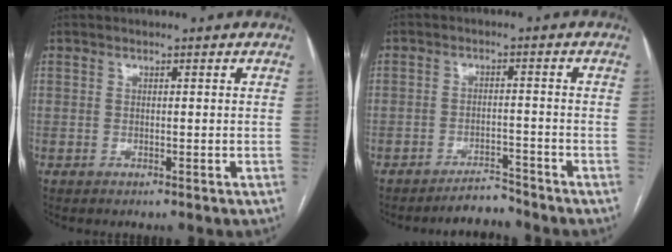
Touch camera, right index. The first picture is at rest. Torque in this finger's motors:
{"motor_torque": [-0.12, 0.00, -0.14, -0.07]}